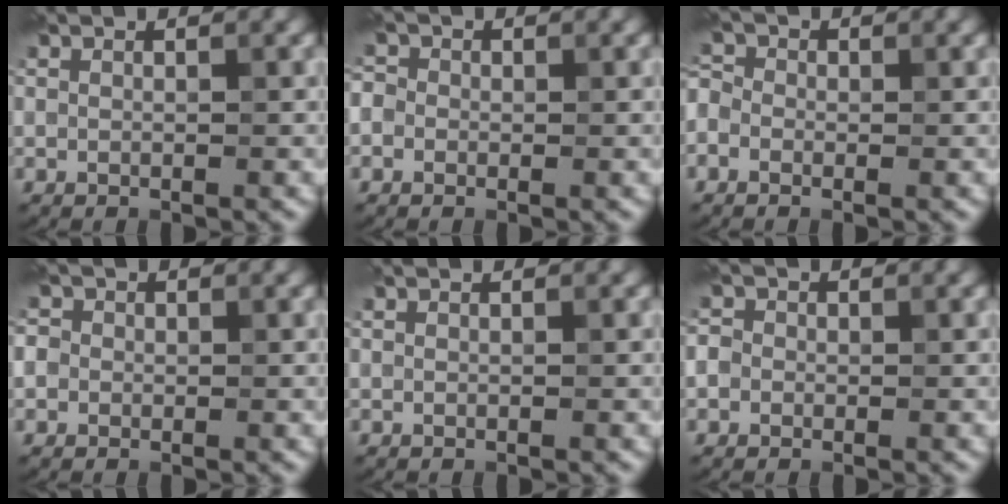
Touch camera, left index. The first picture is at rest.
{"total": 2.1, "force": [0.2, 1.9, 0.8], "torque": [0.001, 0.008, -0.020]}
{"total": 2.4, "force": [-0.3, 2.1, 1.2], "torque": [-0.015, 0.013, -0.028]}
{"total": 2.3, "force": [0.5, 2.1, 0.9], "torque": [0.002, 0.013, -0.014]}
{"total": 0.0}
{"total": 2.0, "force": [0.1, 1.9, 0.8], "torque": [0.000, 0.009, -0.019]}